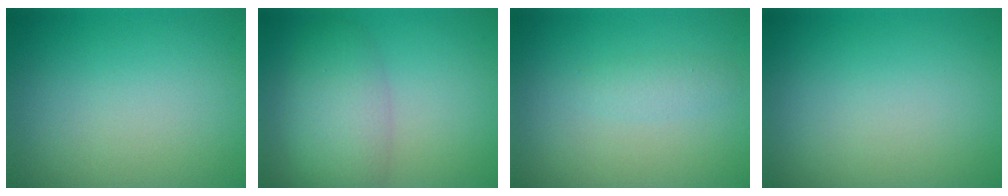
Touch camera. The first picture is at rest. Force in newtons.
{"total": 4.7, "press": 4.7, "slide": 0.2}
{"total": 1.1, "press": 1.1, "slide": 0.0}
{"total": 0.0}